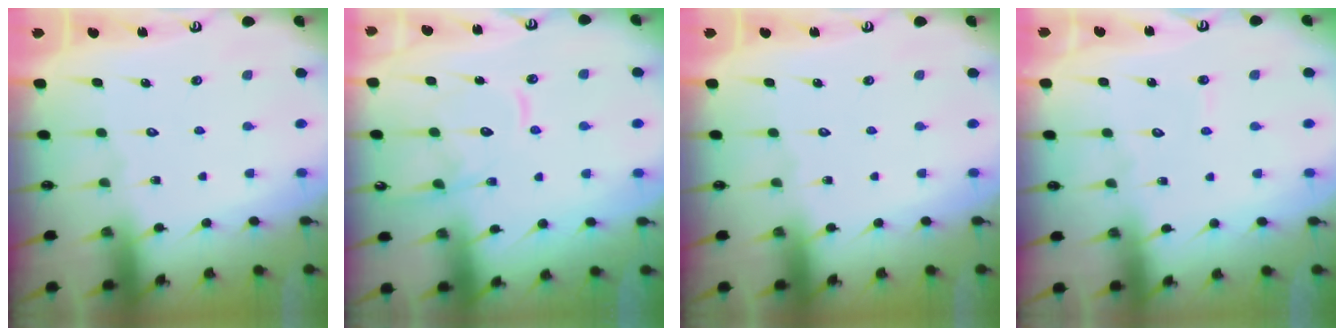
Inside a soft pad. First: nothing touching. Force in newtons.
{"total": 13.0, "press": 12.9, "slide": 1.3}
{"total": 0.0}
{"total": 2.5, "press": 2.5, "slide": 0.2}